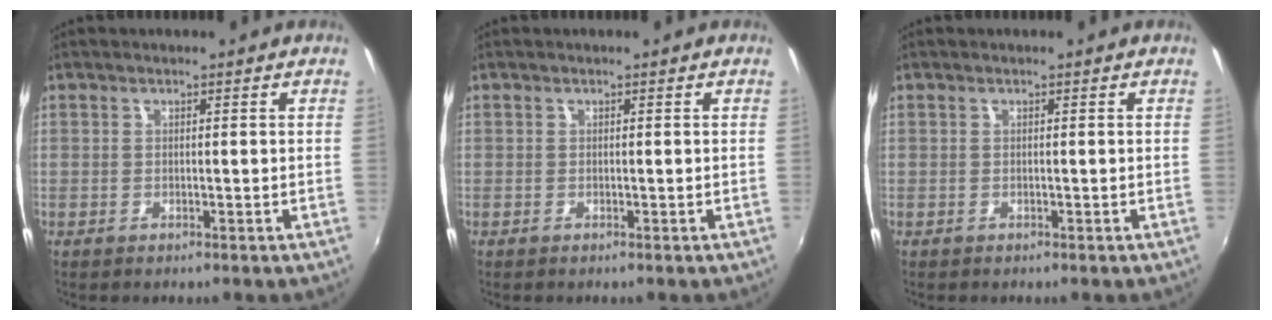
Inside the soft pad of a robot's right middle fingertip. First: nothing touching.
{"total": 0.0}
{"total": 0.0}